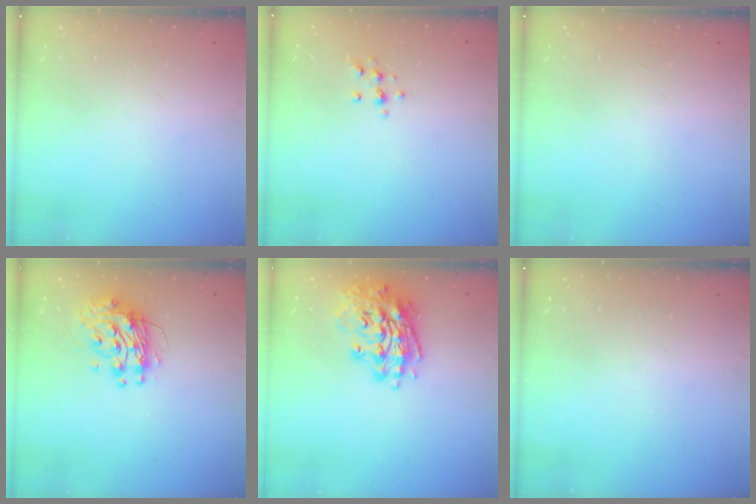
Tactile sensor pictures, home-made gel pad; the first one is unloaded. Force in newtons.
{"total": 7.0, "press": 6.9, "slide": 0.7}
{"total": 0.0}
{"total": 10.2, "press": 10.2, "slide": 0.8}
{"total": 16.2, "press": 16.0, "slide": 2.6}
{"total": 0.0}